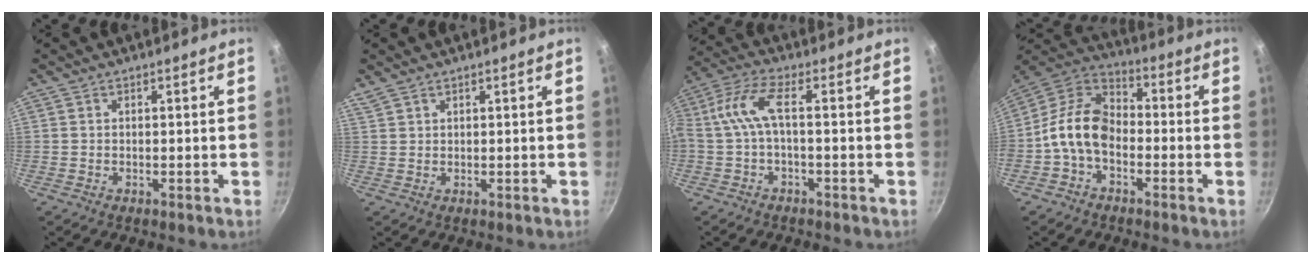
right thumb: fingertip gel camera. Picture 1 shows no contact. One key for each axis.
{"total": 2.0, "fx": 1.7, "fy": 0.8, "fz": 0.6, "tx": -0.010, "ty": 0.002, "tz": 0.038}
{"total": 7.1, "fx": -1.3, "fy": 2.1, "fz": 6.7, "tx": -0.170, "ty": 0.023, "tz": -0.032}
{"total": 11.8, "fx": -2.9, "fy": 7.8, "fz": 8.4, "tx": -0.137, "ty": 0.047, "tz": -0.078}